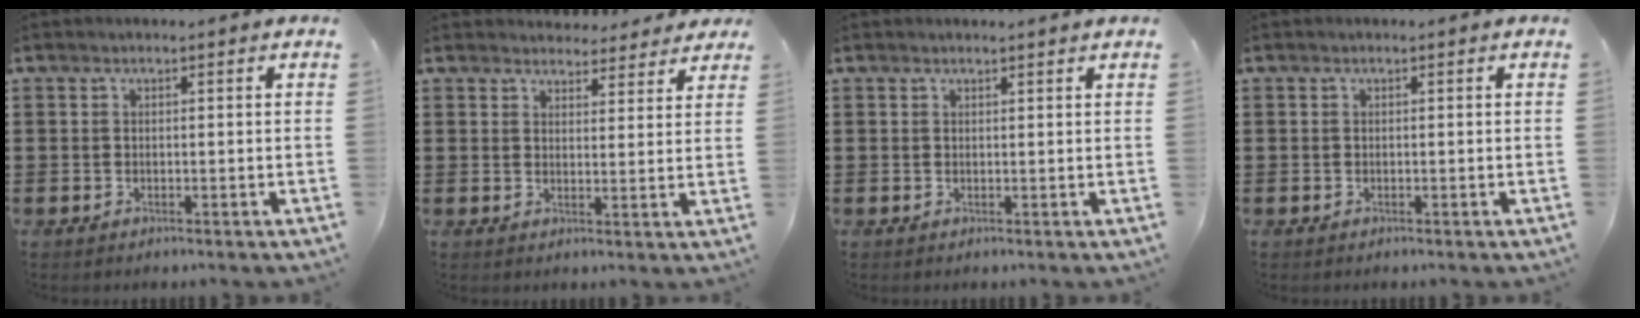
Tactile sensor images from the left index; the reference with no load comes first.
{"total": 3.8, "force": [3.7, 0.8, 0.4], "torque": [-0.012, -0.016, 0.067]}
{"total": 1.0, "force": [1.0, -0.1, 0.2], "torque": [-0.006, -0.003, 0.020]}
{"total": 0.0}